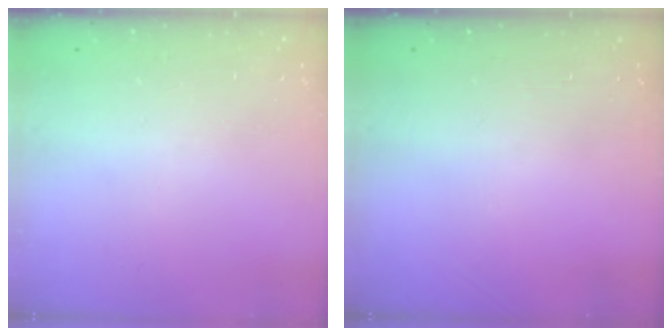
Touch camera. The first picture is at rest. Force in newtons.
{"total": 0.0}